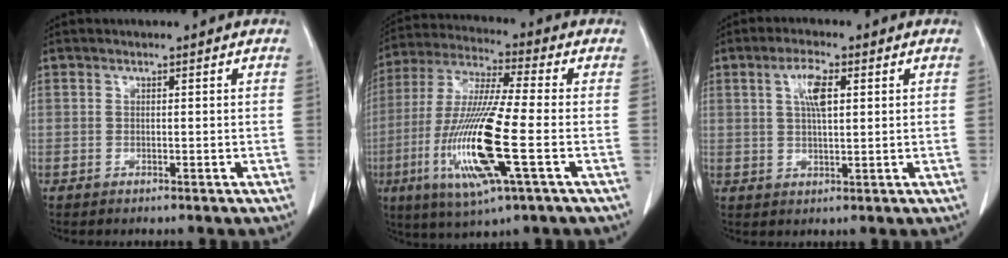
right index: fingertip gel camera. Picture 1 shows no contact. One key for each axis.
{"total": 16.9, "fx": -4.4, "fy": 0.9, "fz": 16.2, "tx": -0.341, "ty": -0.020, "tz": -0.083}
{"total": 5.1, "fx": 1.6, "fy": 1.4, "fz": 4.6, "tx": -0.090, "ty": 0.005, "tz": 0.032}